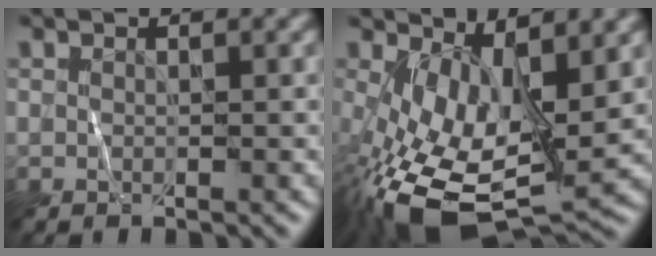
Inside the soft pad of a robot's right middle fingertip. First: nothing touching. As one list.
[{"total": 9.7, "force": [-1.3, 4.8, 8.4], "torque": [-0.176, -0.022, -0.016]}]